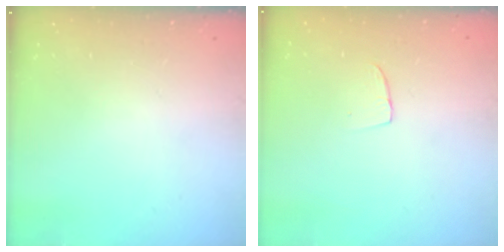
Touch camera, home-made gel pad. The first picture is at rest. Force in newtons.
{"total": 2.9, "press": 2.9, "slide": 0.2}